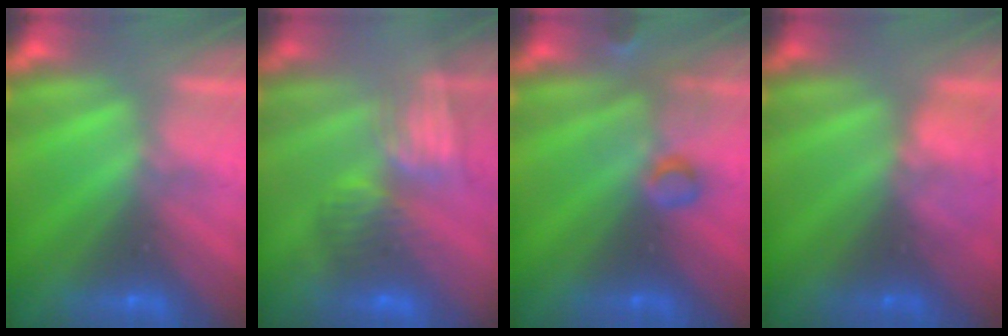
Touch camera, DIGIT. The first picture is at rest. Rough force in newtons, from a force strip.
{"total": 9.3}
{"total": 2.8}
{"total": 2.4}